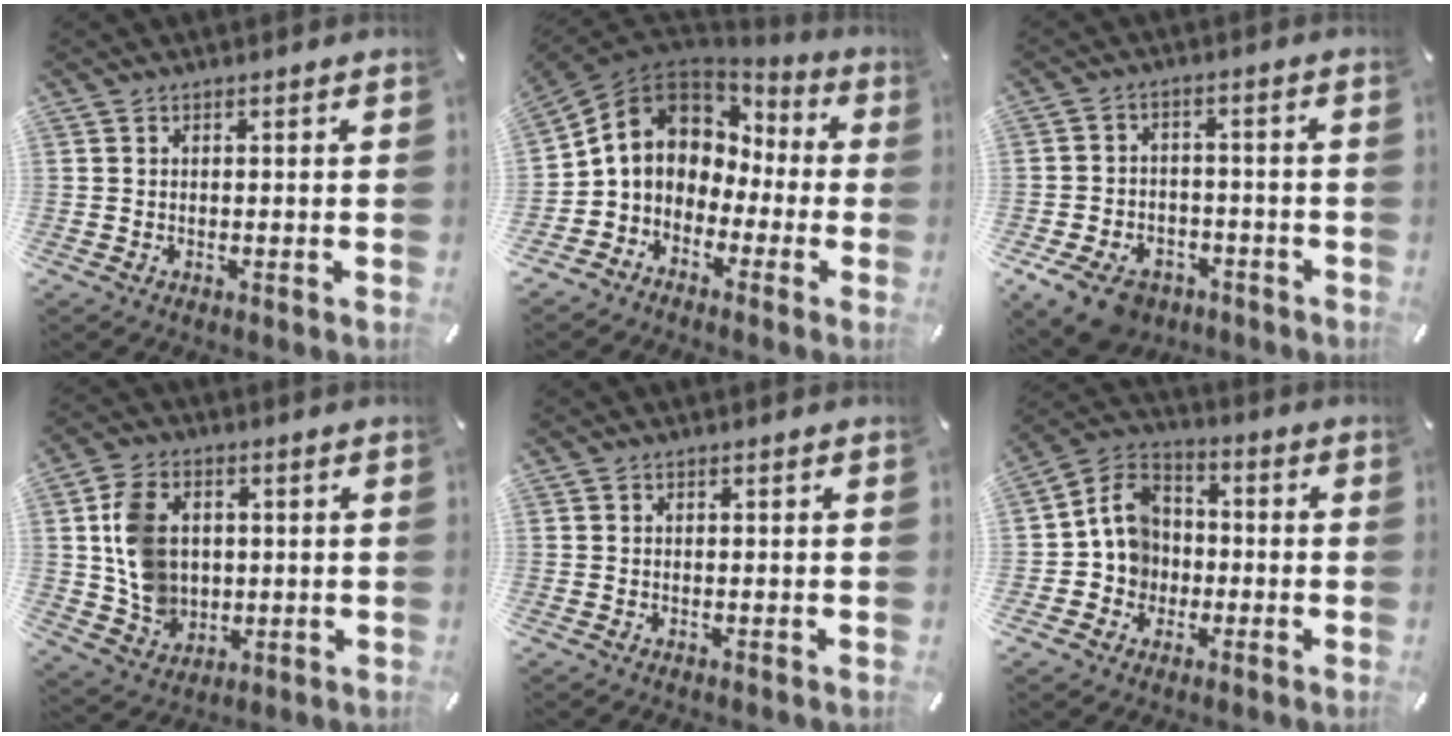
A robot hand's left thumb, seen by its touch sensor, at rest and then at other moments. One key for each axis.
{"total": 9.5, "fx": 0.5, "fy": 8.6, "fz": 4.1, "tx": -0.111, "ty": -0.001, "tz": 0.007}
{"total": 9.1, "fx": -5.9, "fy": 5.6, "fz": 4.1, "tx": -0.085, "ty": 0.036, "tz": -0.107}
{"total": 10.9, "fx": 1.5, "fy": 9.1, "fz": 5.8, "tx": -0.121, "ty": 0.014, "tz": 0.033}
{"total": 0.0}
{"total": 9.5, "fx": -1.2, "fy": 9.0, "fz": 2.9, "tx": -0.073, "ty": 0.015, "tz": -0.019}